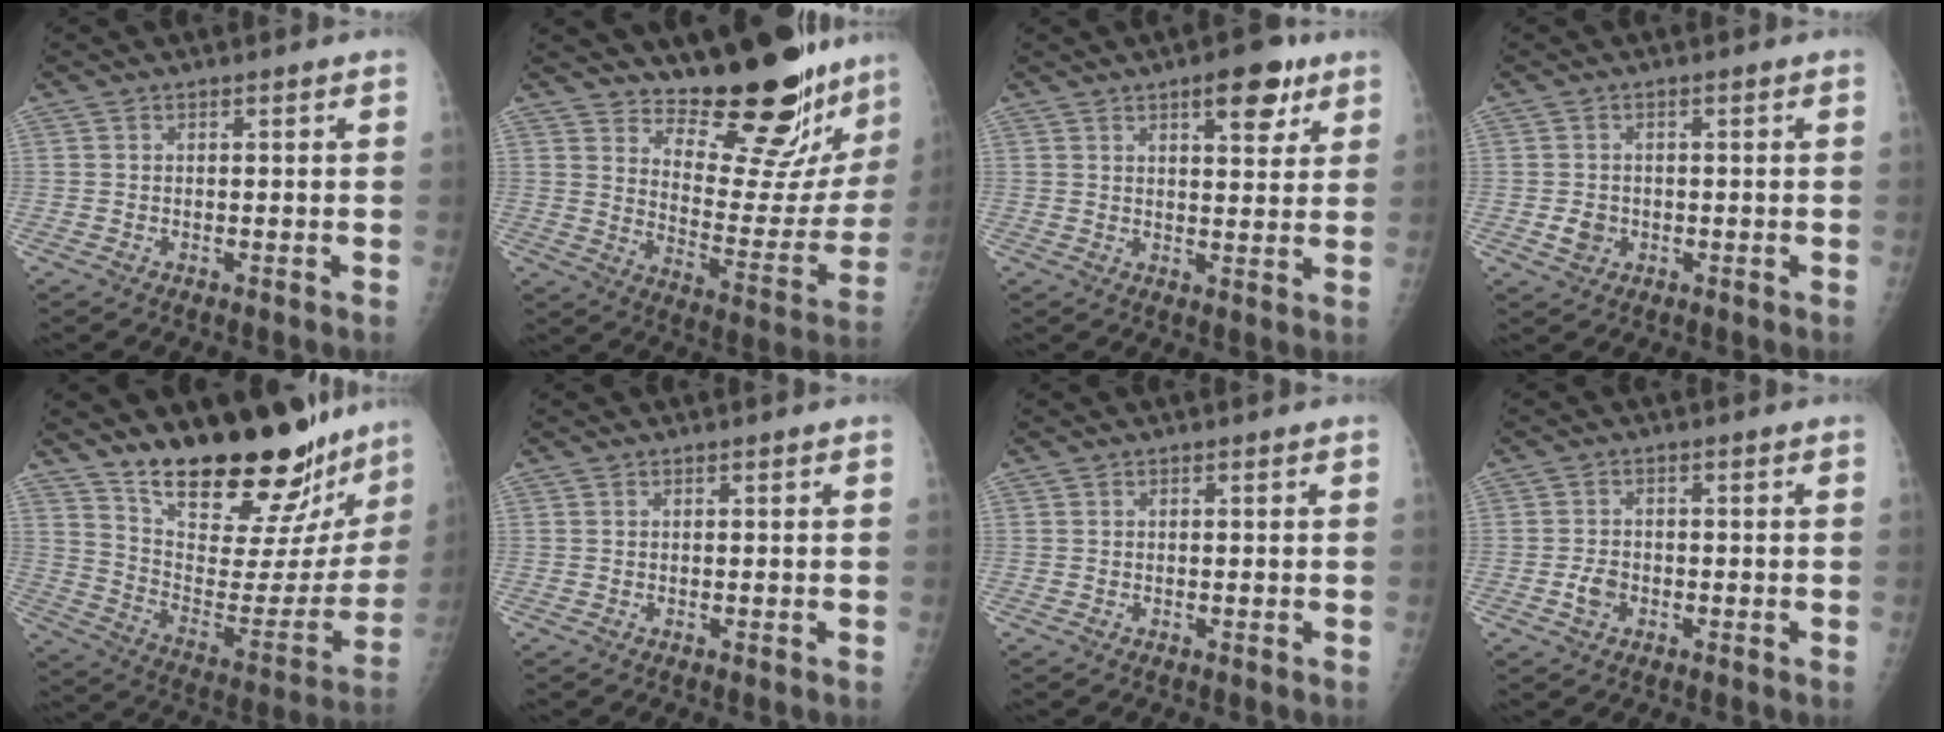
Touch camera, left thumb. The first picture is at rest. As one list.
[{"total": 21.7, "force": [18.9, 5.2, 9.2], "torque": [-0.088, -0.168, 0.259]}, {"total": 7.9, "force": [4.6, 3.2, 5.6], "torque": [-0.054, -0.019, 0.059]}, {"total": 2.6, "force": [-0.5, 2.3, 1.1], "torque": [-0.010, 0.003, -0.004]}, {"total": 27.6, "force": [23.4, 8.1, 12.1], "torque": [-0.150, -0.151, 0.340]}, {"total": 0.0}, {"total": 0.0}, {"total": 2.7, "force": [-1.0, 2.0, 1.6], "torque": [-0.023, 0.007, -0.019]}]